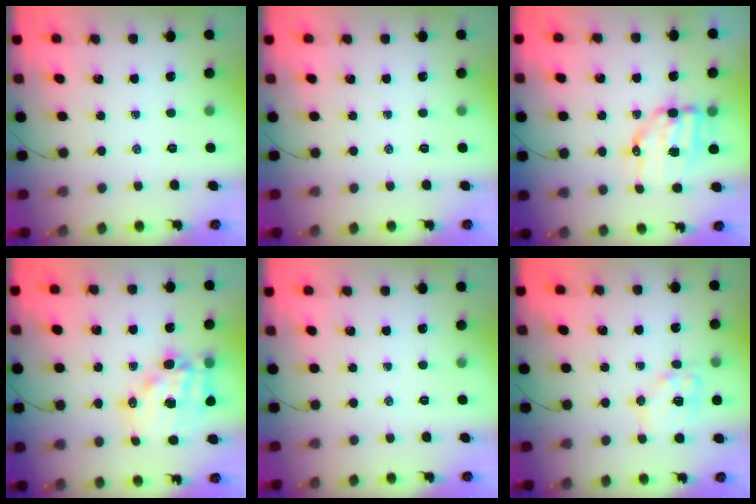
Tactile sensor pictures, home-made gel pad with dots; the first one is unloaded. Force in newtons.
{"total": 0.0}
{"total": 9.8, "press": 9.7, "slide": 1.7}
{"total": 14.5, "press": 14.1, "slide": 3.4}
{"total": 0.0}
{"total": 9.6, "press": 9.5, "slide": 0.6}